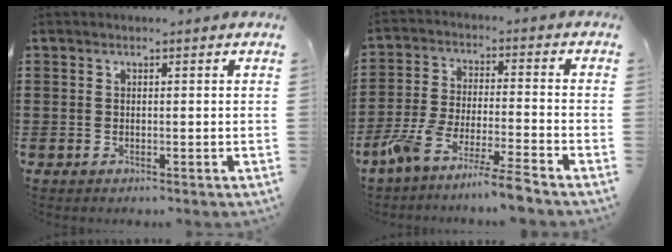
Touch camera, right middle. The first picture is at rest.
{"total": 7.5, "force": [-6.9, -1.0, 2.8], "torque": [-0.066, -0.016, -0.139]}